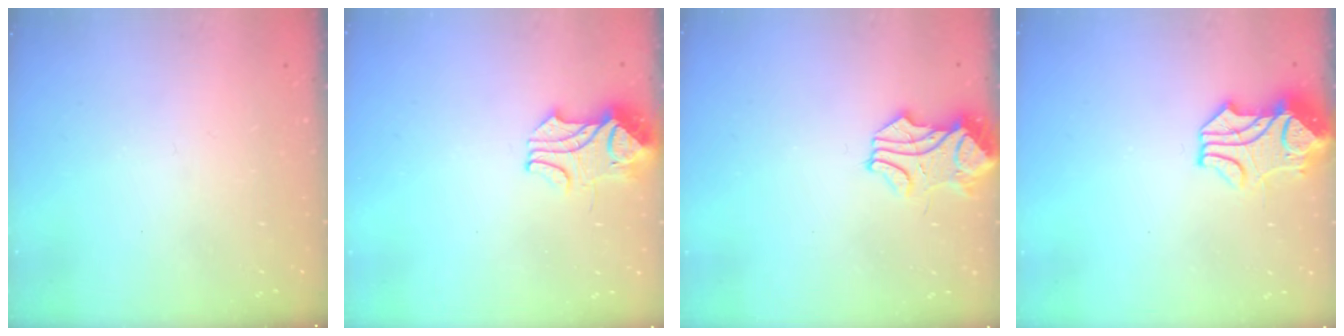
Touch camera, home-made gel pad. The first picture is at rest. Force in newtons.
{"total": 2.2, "press": 2.0, "slide": 0.9}
{"total": 1.7, "press": 1.5, "slide": 0.8}
{"total": 2.2, "press": 1.9, "slide": 1.1}